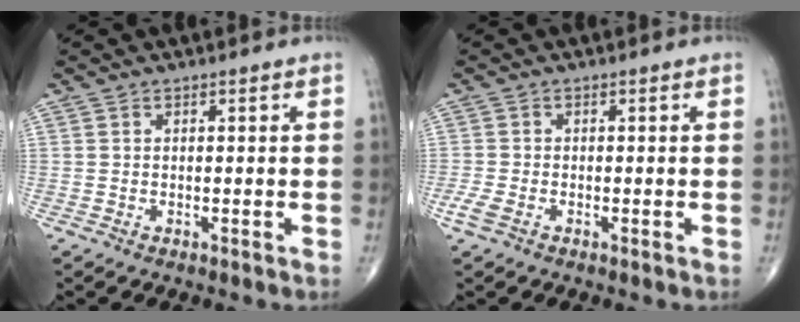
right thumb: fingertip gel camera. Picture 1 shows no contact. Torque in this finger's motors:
{"motor_torque": [0.67, 1.31, -0.23, 0.03, 0.10]}